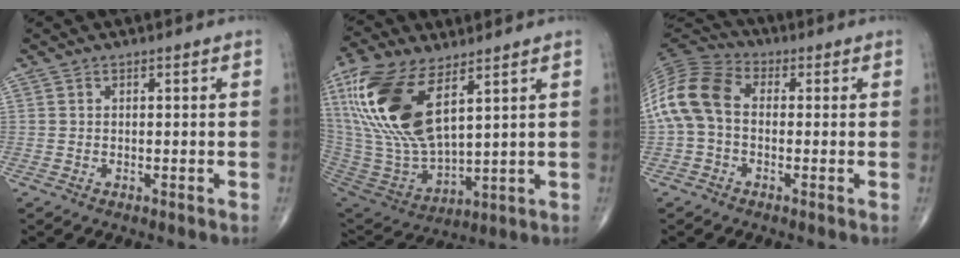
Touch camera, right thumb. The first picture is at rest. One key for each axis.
{"total": 22.3, "fx": 9.6, "fy": 9.9, "fz": 17.5, "tx": -0.385, "ty": -0.036, "tz": 0.199}
{"total": 12.2, "fx": -0.2, "fy": 8.3, "fz": 8.9, "tx": -0.184, "ty": 0.029, "tz": -0.018}